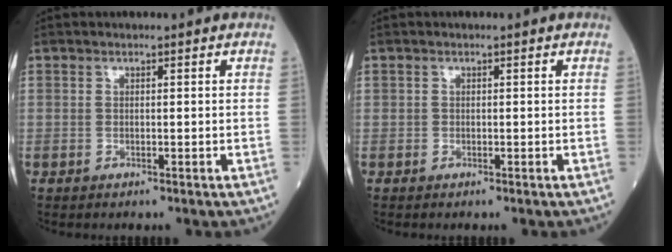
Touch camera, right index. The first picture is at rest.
{"total": 0.0}